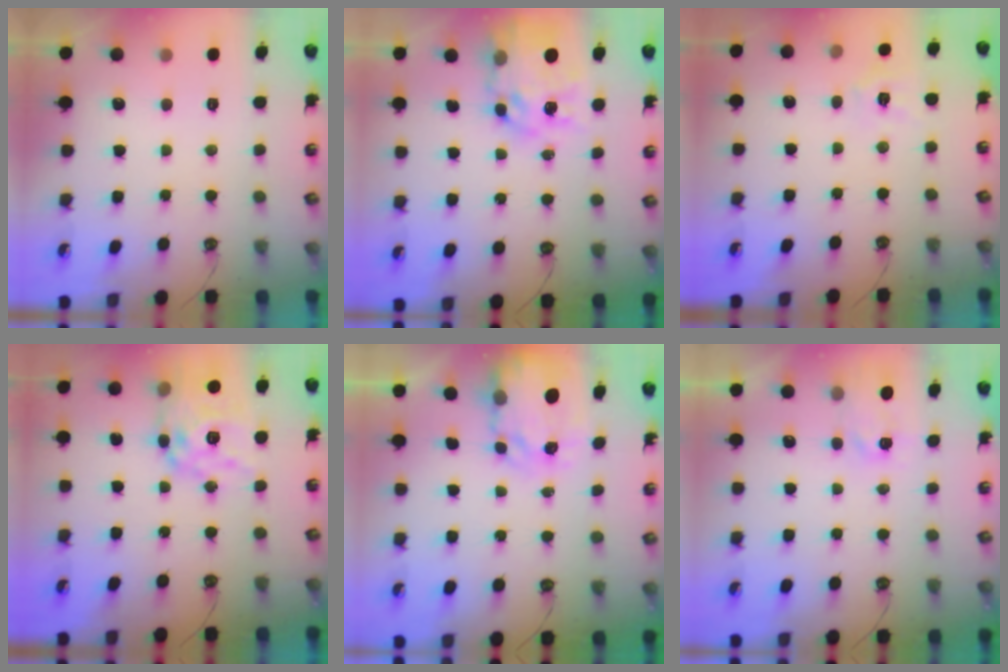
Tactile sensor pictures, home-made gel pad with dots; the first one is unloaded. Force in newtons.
{"total": 14.5, "press": 14.4, "slide": 1.6}
{"total": 5.5, "press": 5.4, "slide": 0.6}
{"total": 14.8, "press": 14.8, "slide": 1.2}
{"total": 4.0, "press": 4.0, "slide": 0.3}
{"total": 3.0, "press": 2.9, "slide": 0.5}